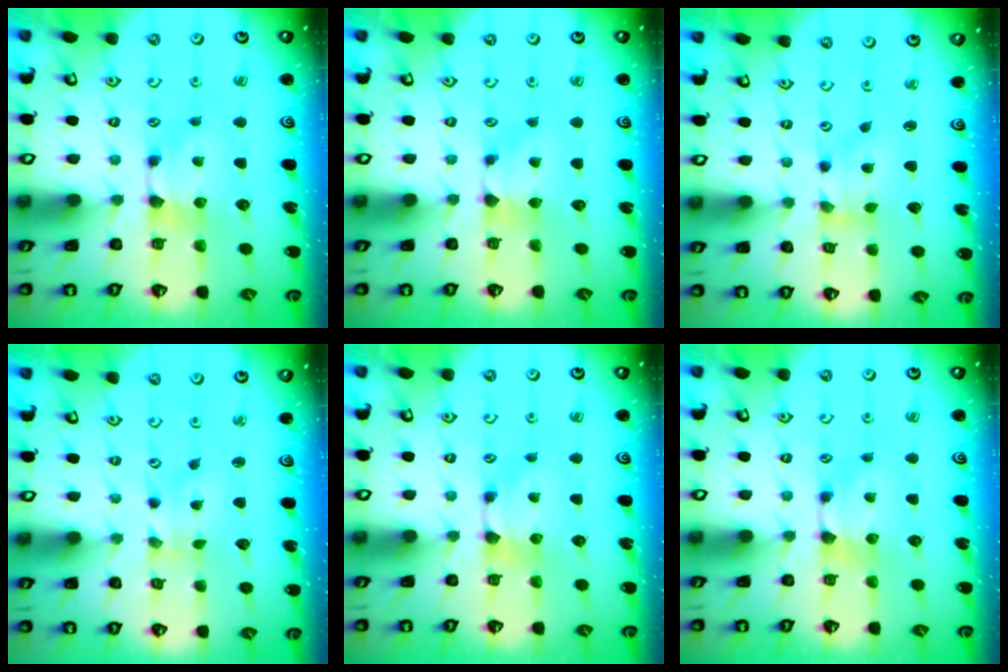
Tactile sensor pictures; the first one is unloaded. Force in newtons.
{"total": 0.9, "press": 0.6, "slide": 0.6}
{"total": 2.3, "press": 2.0, "slide": 1.2}
{"total": 2.6, "press": 2.5, "slide": 0.9}
{"total": 0.0}
{"total": 0.0}